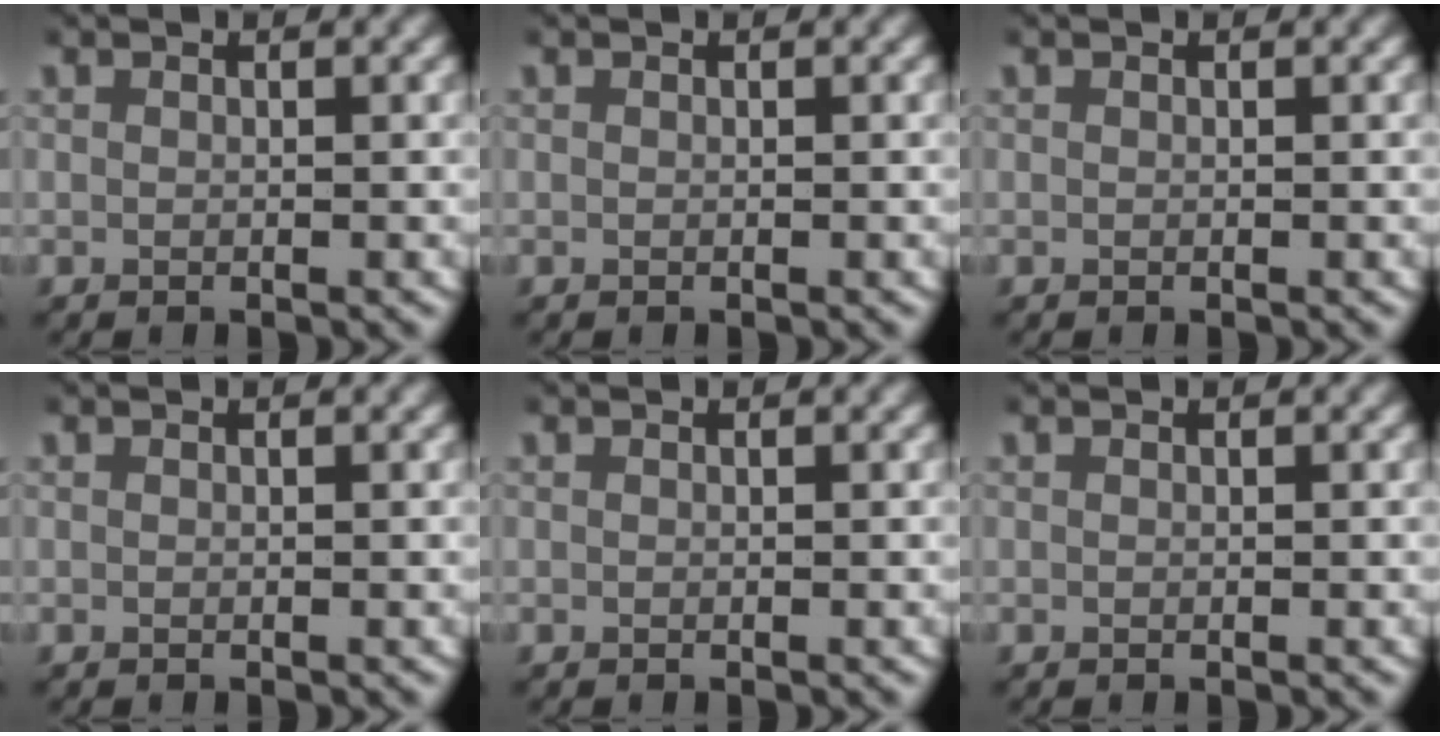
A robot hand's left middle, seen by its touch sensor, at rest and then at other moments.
{"total": 0.0}
{"total": 0.0}
{"total": 0.0}
{"total": 0.0}
{"total": 0.0}